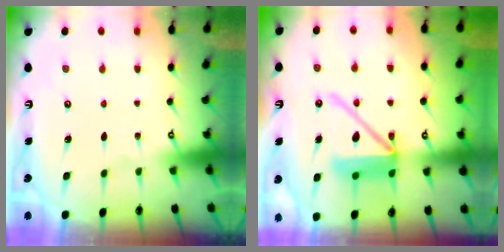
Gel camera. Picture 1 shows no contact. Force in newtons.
{"total": 12.9, "press": 12.8, "slide": 2.0}